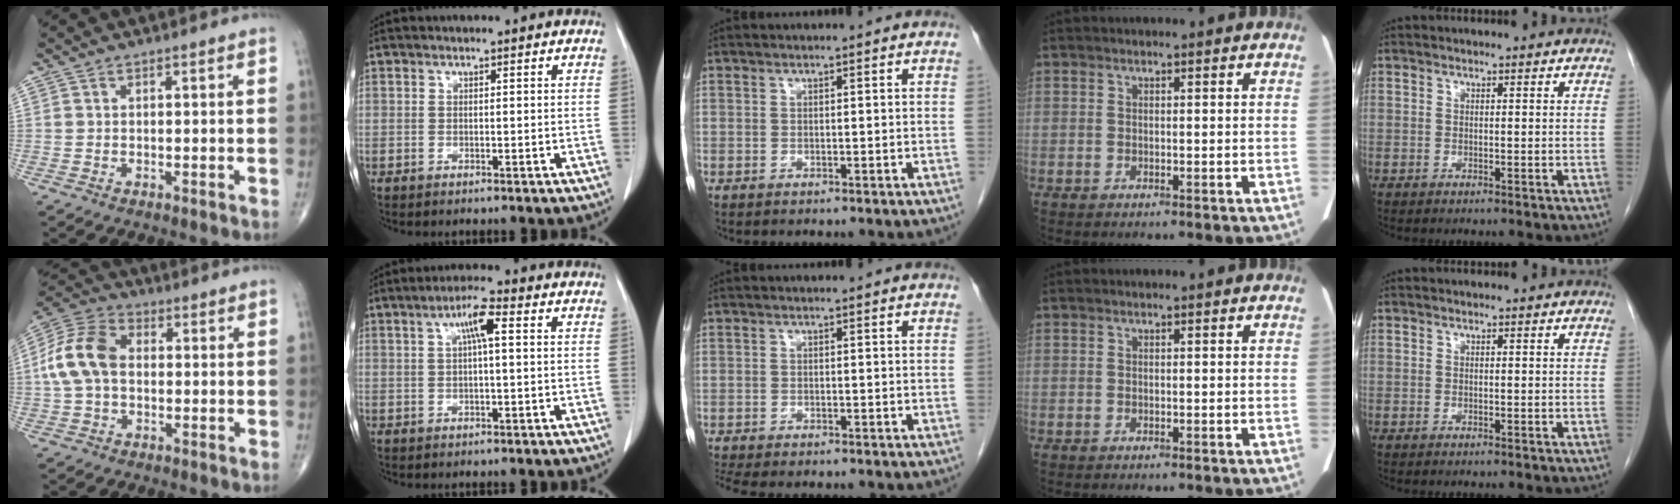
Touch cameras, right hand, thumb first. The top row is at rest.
{"thumb": {"total": 11.4, "force": [0.3, 7.8, 8.3], "torque": [-0.170, 0.032, -0.004]}, "index": {"total": 4.5, "force": [1.1, 0.5, 4.3], "torque": [-0.081, 0.013, 0.020]}, "middle": {"total": 7.6, "force": [-6.7, 1.6, 3.3], "torque": [-0.053, -0.006, -0.097]}}